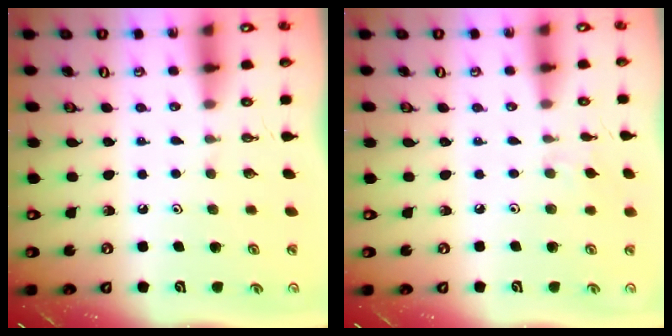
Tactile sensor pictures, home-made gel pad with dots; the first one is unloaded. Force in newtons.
{"total": 2.4, "press": 2.3, "slide": 0.5}